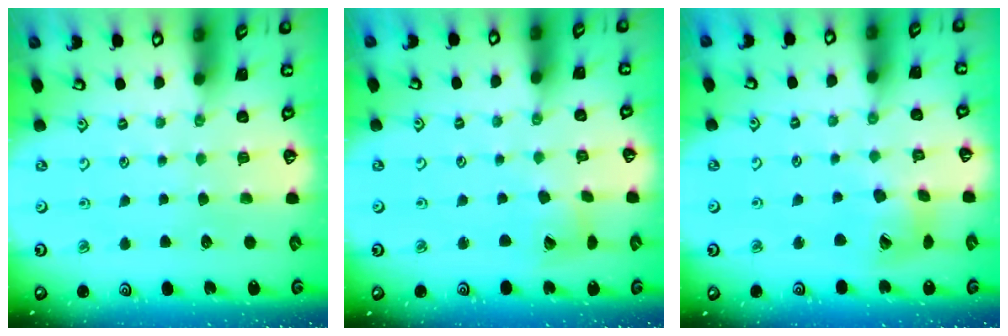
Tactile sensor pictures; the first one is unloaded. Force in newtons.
{"total": 7.1, "press": 7.0, "slide": 0.9}
{"total": 12.7, "press": 12.6, "slide": 1.5}